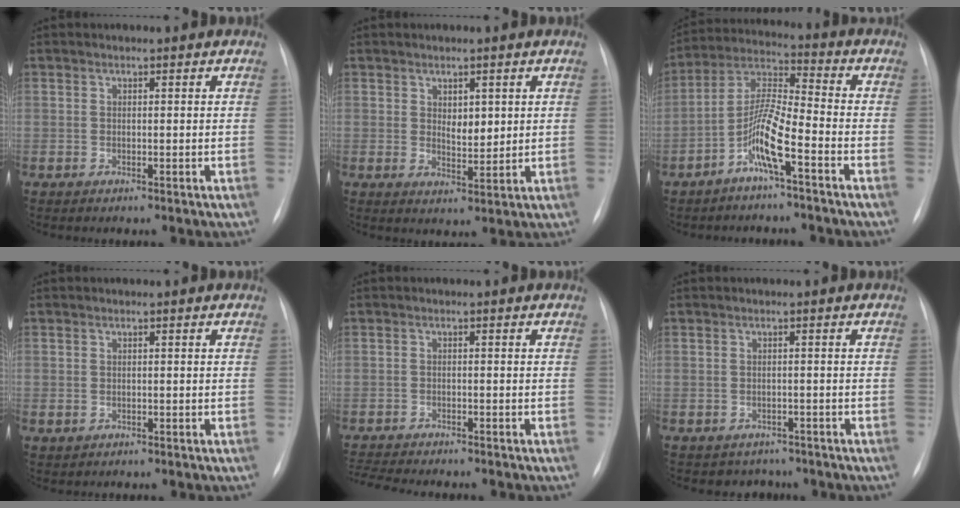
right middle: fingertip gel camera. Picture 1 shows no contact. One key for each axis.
{"total": 3.5, "fx": 1.1, "fy": 1.8, "fz": 2.7, "tx": -0.044, "ty": -0.003, "tz": 0.024}
{"total": 8.5, "fx": -4.2, "fy": 0.6, "fz": 7.4, "tx": -0.159, "ty": 0.013, "tz": -0.084}
{"total": 1.0, "fx": -0.2, "fy": 0.8, "fz": 0.5, "tx": -0.010, "ty": 0.003, "tz": 0.001}
{"total": 8.9, "fx": -8.1, "fy": 1.4, "fz": 3.5, "tx": -0.056, "ty": -0.008, "tz": -0.121}
{"total": 3.4, "fx": -2.7, "fy": 2.0, "fz": -0.3, "tx": 0.002, "ty": 0.013, "tz": -0.035}